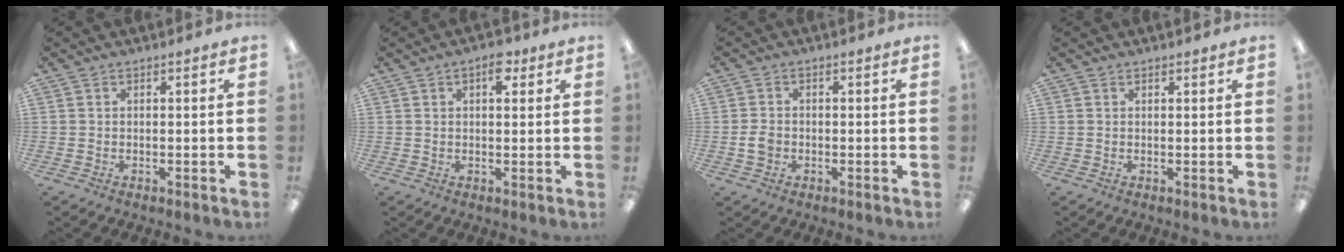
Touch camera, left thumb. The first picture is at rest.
{"total": 5.0, "force": [2.5, 2.6, 3.6], "torque": [-0.035, -0.008, 0.034]}
{"total": 2.9, "force": [-0.6, 2.3, 1.7], "torque": [-0.029, 0.005, -0.010]}
{"total": 0.7, "force": [0.6, 0.3, 0.1], "torque": [-0.001, 0.001, 0.011]}